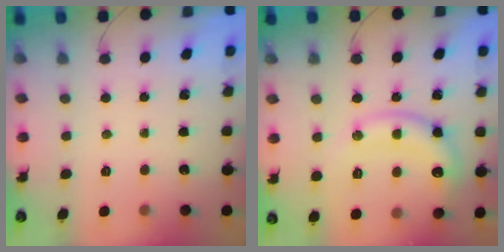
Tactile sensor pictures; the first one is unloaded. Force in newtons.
{"total": 15.6, "press": 15.6, "slide": 1.5}